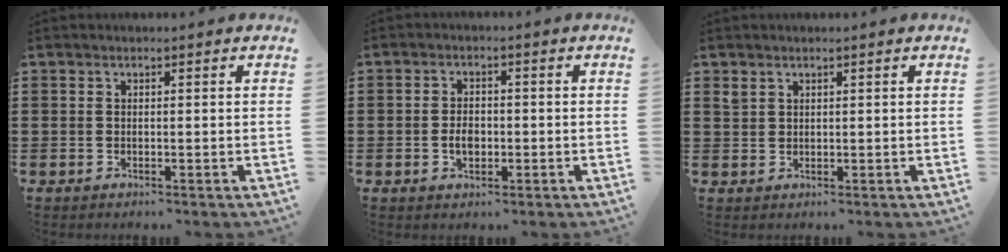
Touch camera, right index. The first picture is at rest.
{"total": 2.8, "force": [-0.6, 1.8, 2.1], "torque": [-0.033, 0.000, -0.014]}
{"total": 1.6, "force": [1.2, 1.0, 0.4], "torque": [-0.011, 0.002, 0.024]}